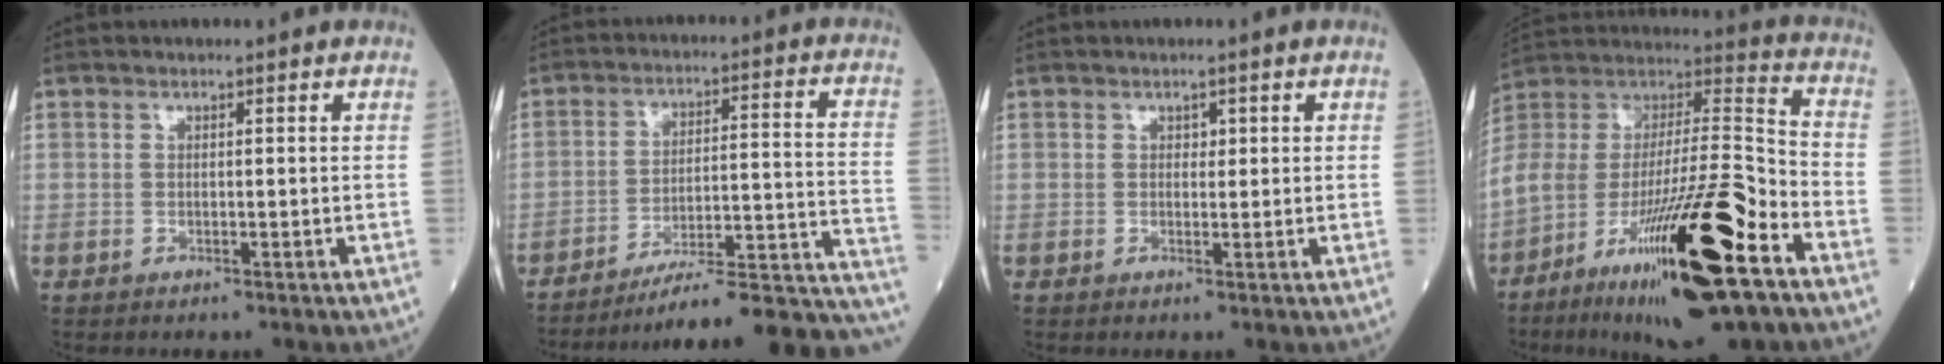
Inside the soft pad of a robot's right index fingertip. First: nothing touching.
{"total": 22.8, "force": [-20.7, 0.5, 9.5], "torque": [-0.051, 0.015, -0.286]}
{"total": 1.0, "force": [0.4, 0.7, 0.6], "torque": [-0.002, 0.000, 0.004]}
{"total": 28.6, "force": [-13.7, 5.4, 24.5], "torque": [-0.444, -0.025, -0.235]}